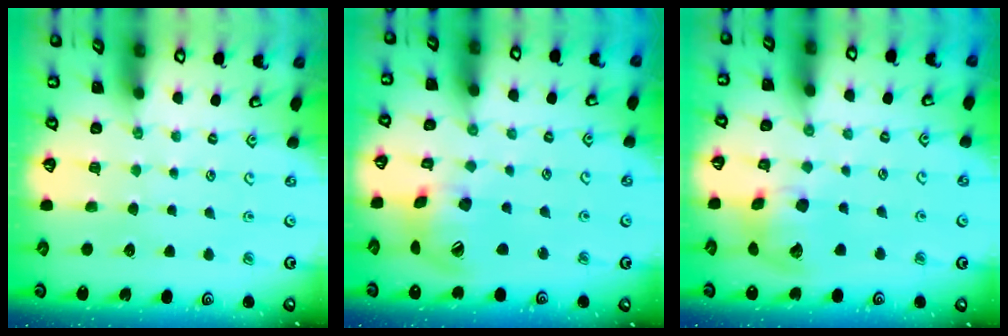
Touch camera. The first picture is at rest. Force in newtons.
{"total": 16.0, "press": 15.8, "slide": 2.3}
{"total": 13.3, "press": 13.1, "slide": 2.1}